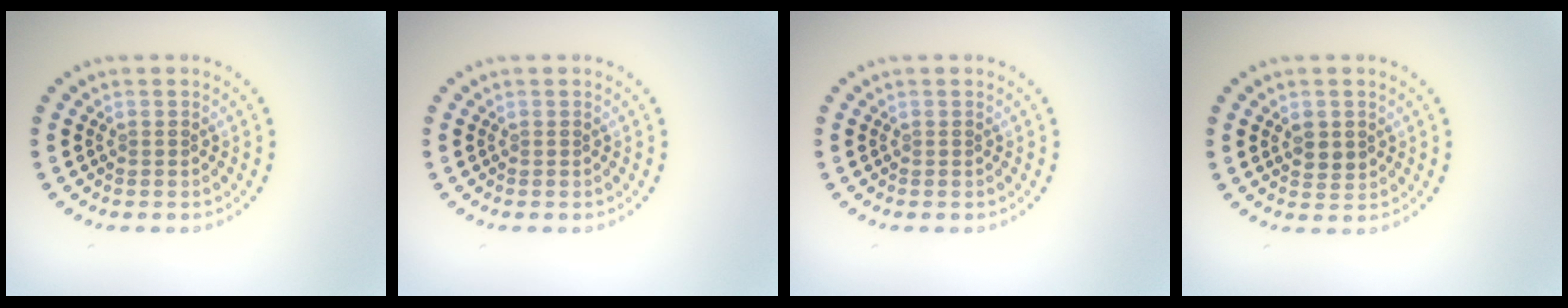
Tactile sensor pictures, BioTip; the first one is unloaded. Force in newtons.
{"total": 0.0}
{"total": 0.0}
{"total": 1.8, "press": 1.8, "slide": 0.4}